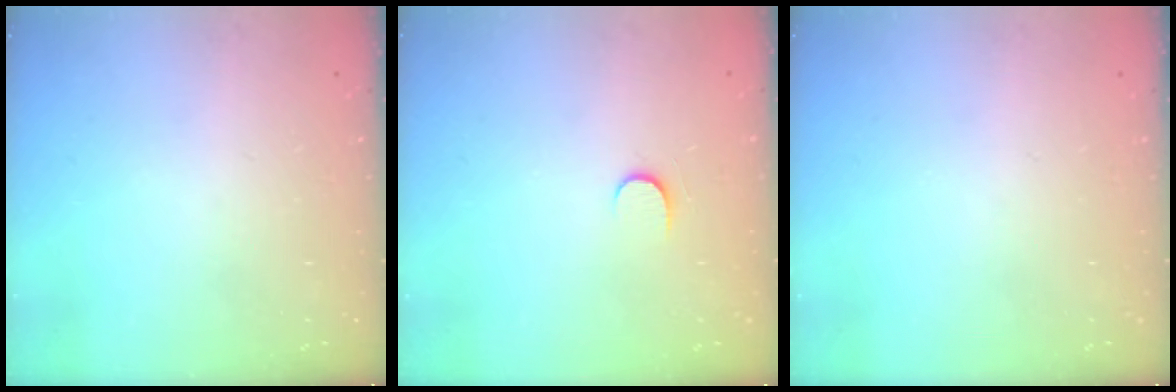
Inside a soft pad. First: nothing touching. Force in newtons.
{"total": 5.3, "press": 5.3, "slide": 0.6}
{"total": 0.0}